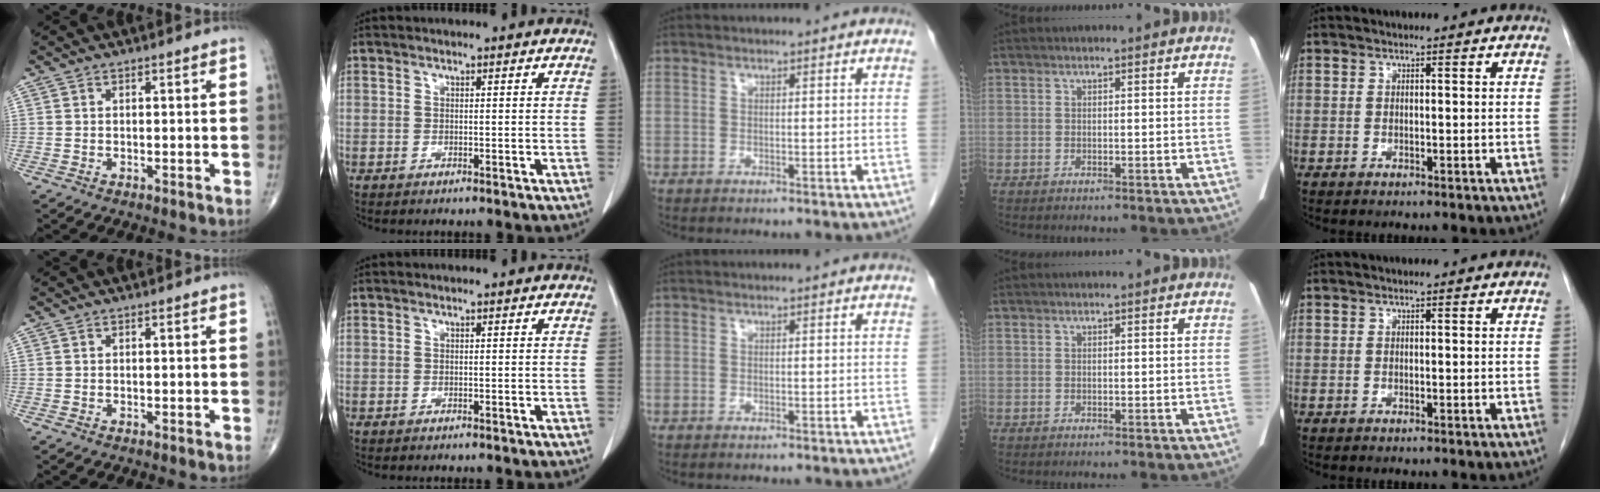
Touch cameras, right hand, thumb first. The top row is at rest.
{}